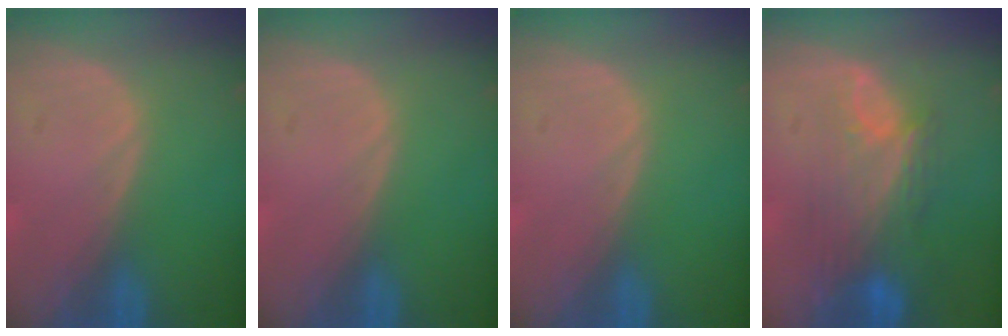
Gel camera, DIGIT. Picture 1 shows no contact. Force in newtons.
{"total": 0.0}
{"total": 0.0}
{"total": 9.2, "press": 8.0, "slide": 4.5}